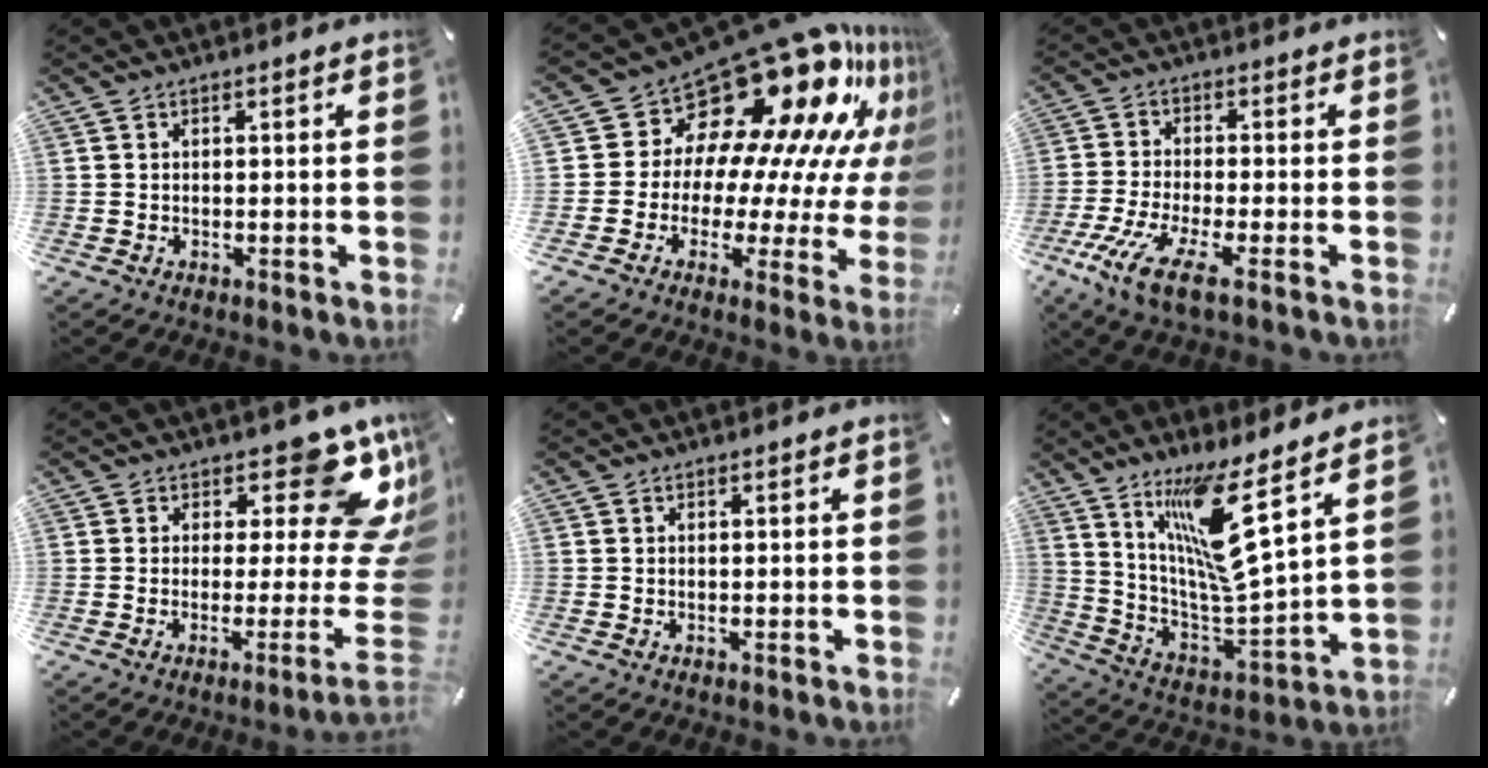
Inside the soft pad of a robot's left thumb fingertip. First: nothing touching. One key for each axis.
{"total": 23.7, "fx": 16.5, "fy": 12.2, "fz": 11.8, "tx": -0.168, "ty": -0.158, "tz": 0.294}
{"total": 9.9, "fx": -4.9, "fy": 2.3, "fz": 8.3, "tx": -0.177, "ty": -0.003, "tz": -0.092}
{"total": 14.1, "fx": 7.4, "fy": 4.8, "fz": 11.0, "tx": -0.116, "ty": -0.091, "tz": 0.121}
{"total": 0.0}
{"total": 15.5, "fx": 9.9, "fy": 2.0, "fz": 11.8, "tx": -0.228, "ty": -0.071, "tz": 0.156}